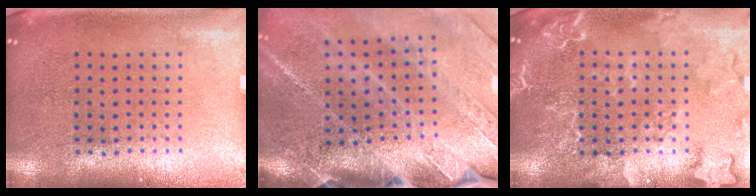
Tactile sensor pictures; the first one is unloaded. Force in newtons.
{"total": 3.9, "press": 3.2, "slide": 2.2}
{"total": 3.7, "press": 3.7, "slide": 0.6}